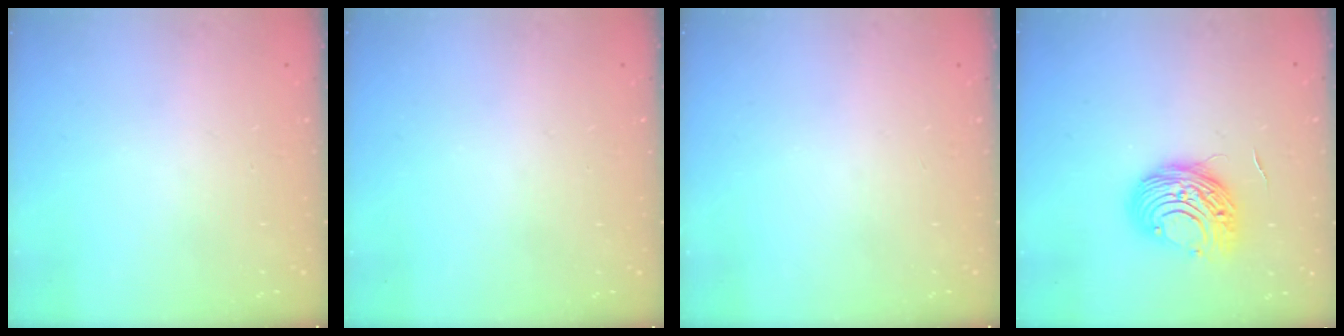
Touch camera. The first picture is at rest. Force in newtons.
{"total": 0.0}
{"total": 0.0}
{"total": 10.5, "press": 10.5, "slide": 0.9}